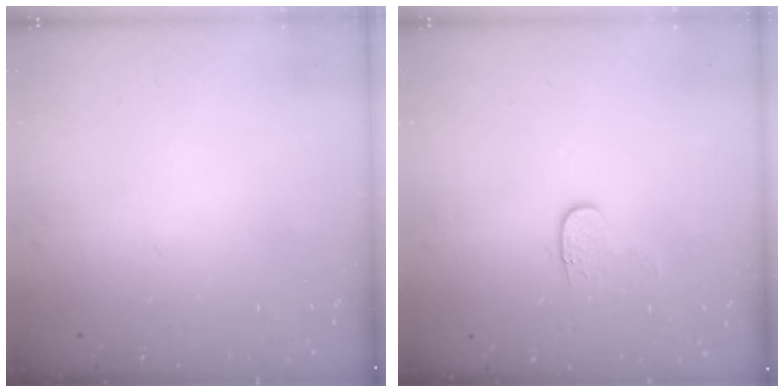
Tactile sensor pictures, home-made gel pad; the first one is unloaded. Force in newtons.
{"total": 4.0, "press": 3.9, "slide": 0.5}